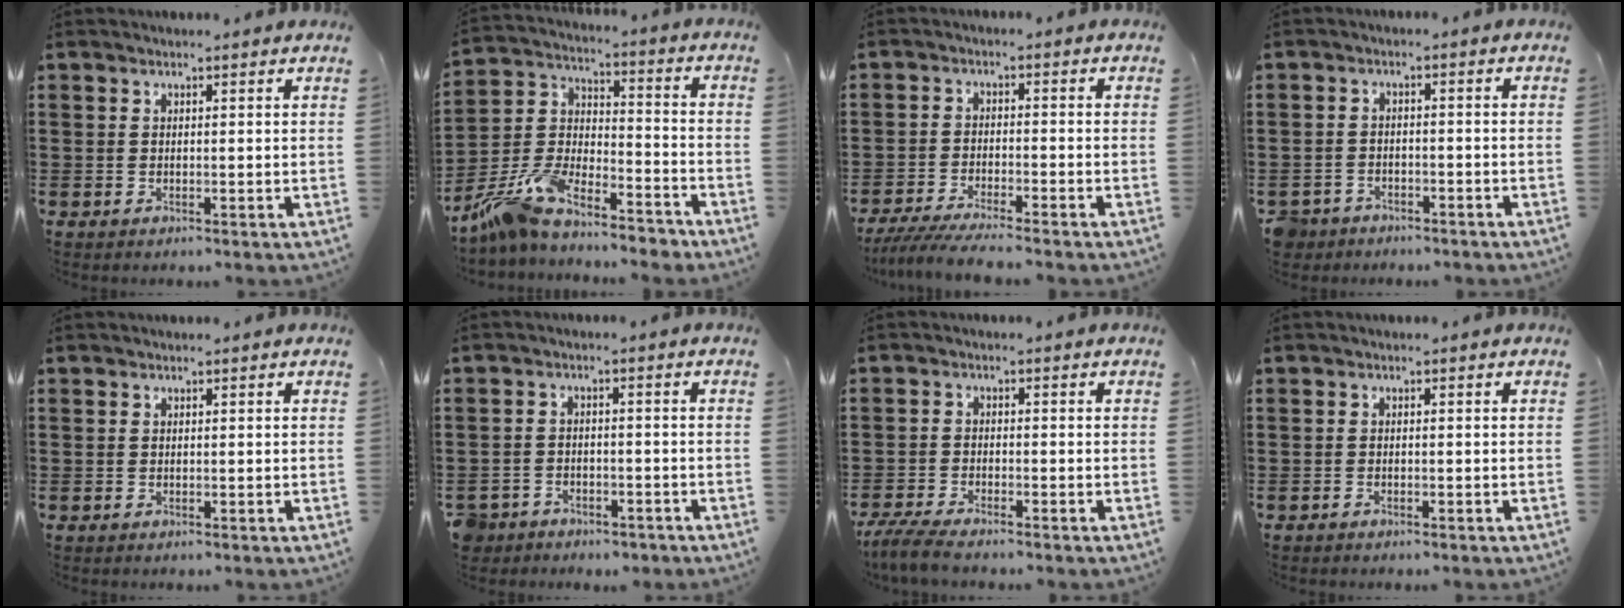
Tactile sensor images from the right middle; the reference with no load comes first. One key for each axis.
{"total": 10.0, "fx": -8.9, "fy": 2.3, "fz": 4.0, "tx": -0.090, "ty": 0.020, "tz": -0.180}
{"total": 4.7, "fx": -4.5, "fy": 0.1, "fz": 1.6, "tx": -0.042, "ty": -0.014, "tz": -0.090}
{"total": 2.8, "fx": -2.6, "fy": 0.9, "fz": 0.1, "tx": -0.016, "ty": -0.001, "tz": -0.060}
{"total": 0.0}
{"total": 3.0, "fx": -2.8, "fy": 1.1, "fz": 0.0, "tx": -0.008, "ty": 0.003, "tz": -0.061}
{"total": 4.3, "fx": -4.0, "fy": 0.4, "fz": 1.5, "tx": -0.047, "ty": -0.011, "tz": -0.084}
{"total": 0.7, "fx": -0.6, "fy": 0.2, "fz": 0.1, "tx": -0.004, "ty": -0.001, "tz": -0.013}